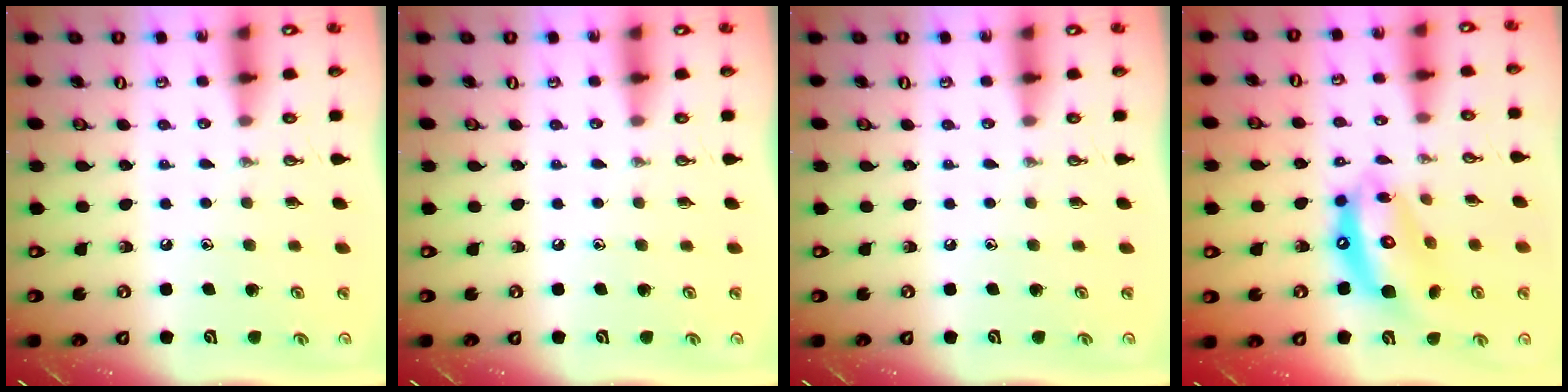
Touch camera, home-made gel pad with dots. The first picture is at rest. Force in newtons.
{"total": 0.0}
{"total": 0.0}
{"total": 14.0, "press": 13.9, "slide": 1.4}